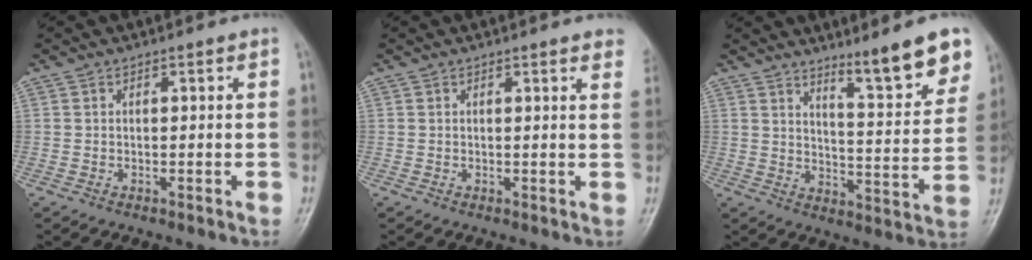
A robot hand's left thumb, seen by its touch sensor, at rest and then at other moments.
{"total": 4.4, "force": [3.8, 0.5, 2.2], "torque": [-0.016, -0.007, 0.025]}
{"total": 12.4, "force": [8.7, 1.9, 8.7], "torque": [-0.099, -0.063, 0.133]}